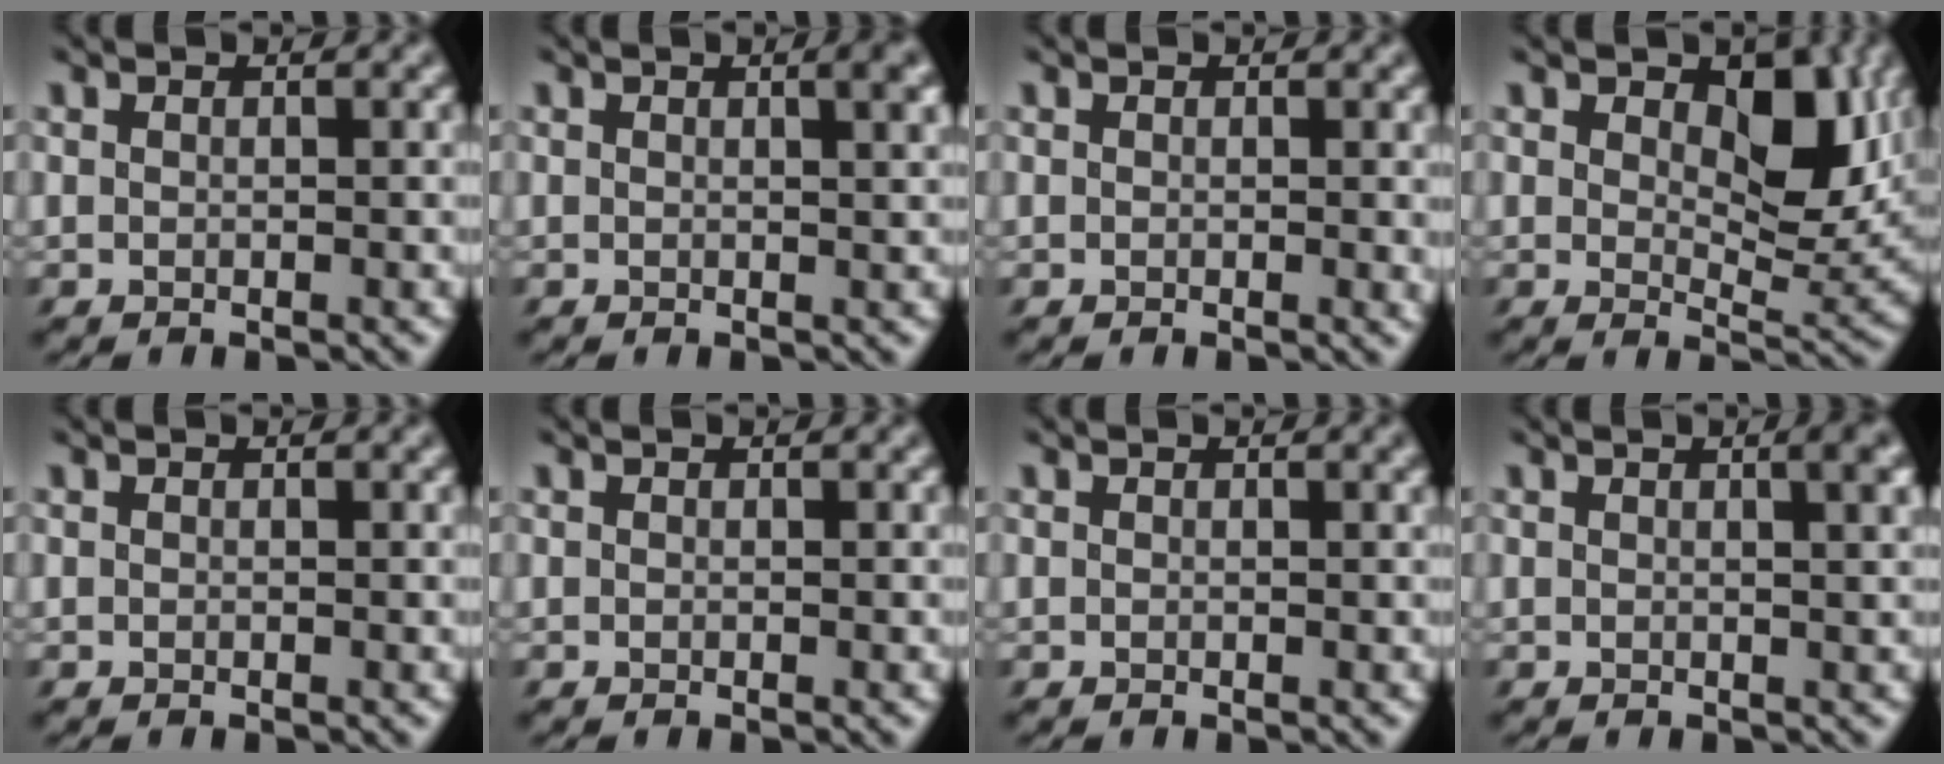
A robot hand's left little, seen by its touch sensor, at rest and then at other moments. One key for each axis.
{"total": 2.8, "fx": 1.4, "fy": 0.9, "fz": 2.3, "tx": -0.039, "ty": 0.000, "tz": 0.024}
{"total": 1.1, "fx": 0.4, "fy": 0.7, "fz": 0.8, "tx": -0.020, "ty": -0.004, "tz": 0.006}
{"total": 9.1, "fx": 2.9, "fy": 5.2, "fz": 6.8, "tx": -0.120, "ty": -0.015, "tz": 0.048}
{"total": 0.0}
{"total": 0.0}
{"total": 1.2, "fx": 0.5, "fy": 0.5, "fz": 0.9, "tx": -0.019, "ty": 0.001, "tz": 0.008}
{"total": 3.2, "fx": 1.5, "fy": 1.1, "fz": 2.7, "tx": -0.043, "ty": 0.002, "tz": 0.025}